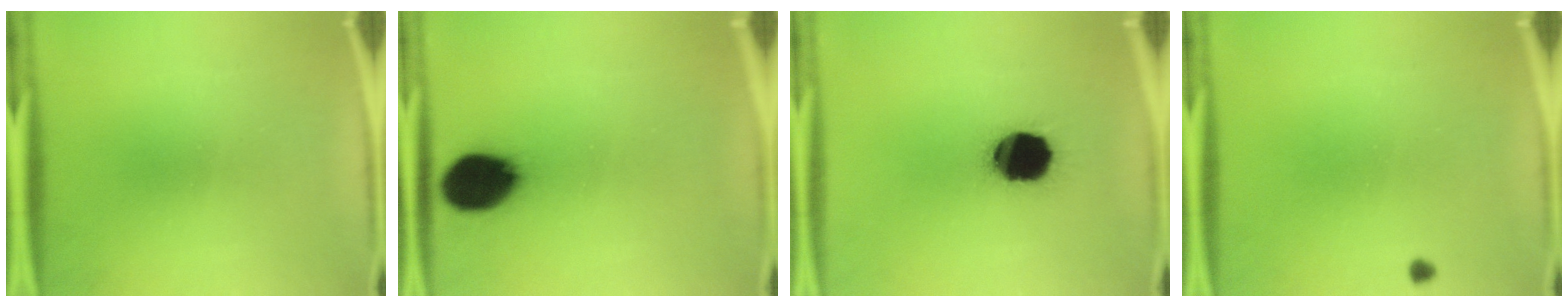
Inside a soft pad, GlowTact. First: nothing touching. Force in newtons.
{"total": 15.2}
{"total": 16.7}
{"total": 0.7}